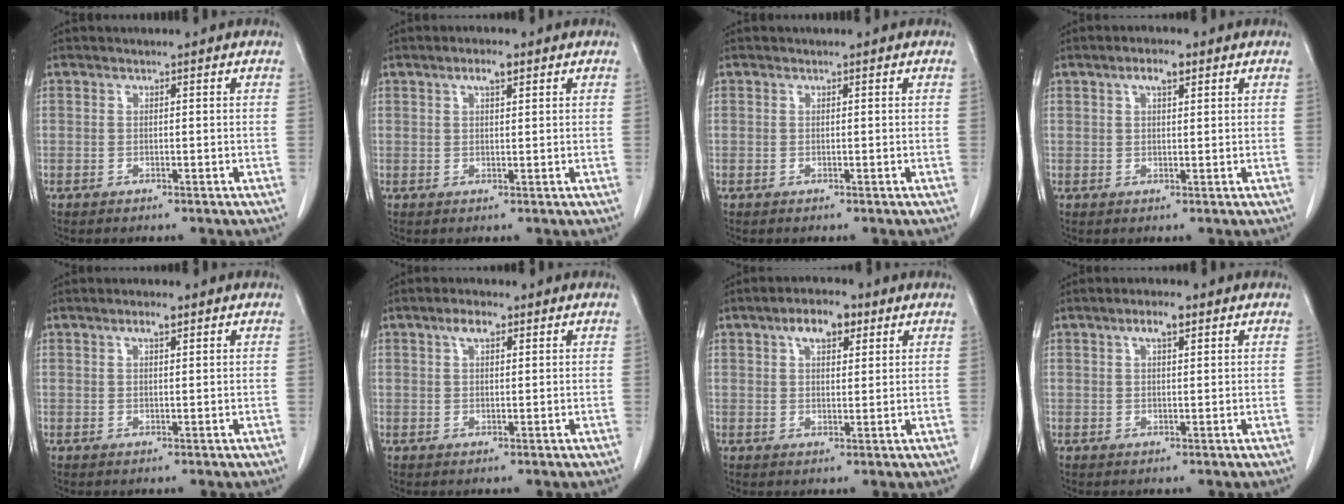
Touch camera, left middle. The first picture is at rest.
{"total": 2.6, "force": [1.5, 0.6, 2.0], "torque": [-0.040, 0.005, 0.026]}
{"total": 0.0}
{"total": 3.1, "force": [1.7, 0.9, 2.4], "torque": [-0.049, 0.006, 0.029]}
{"total": 2.1, "force": [1.2, 0.5, 1.6], "torque": [-0.033, 0.003, 0.021]}
{"total": 2.8, "force": [1.6, 1.1, 2.1], "torque": [-0.043, 0.007, 0.029]}
{"total": 5.5, "force": [3.0, 2.4, 4.0], "torque": [-0.070, 0.012, 0.047]}
{"total": 3.1, "force": [1.7, 0.8, 2.5], "torque": [-0.050, 0.007, 0.030]}